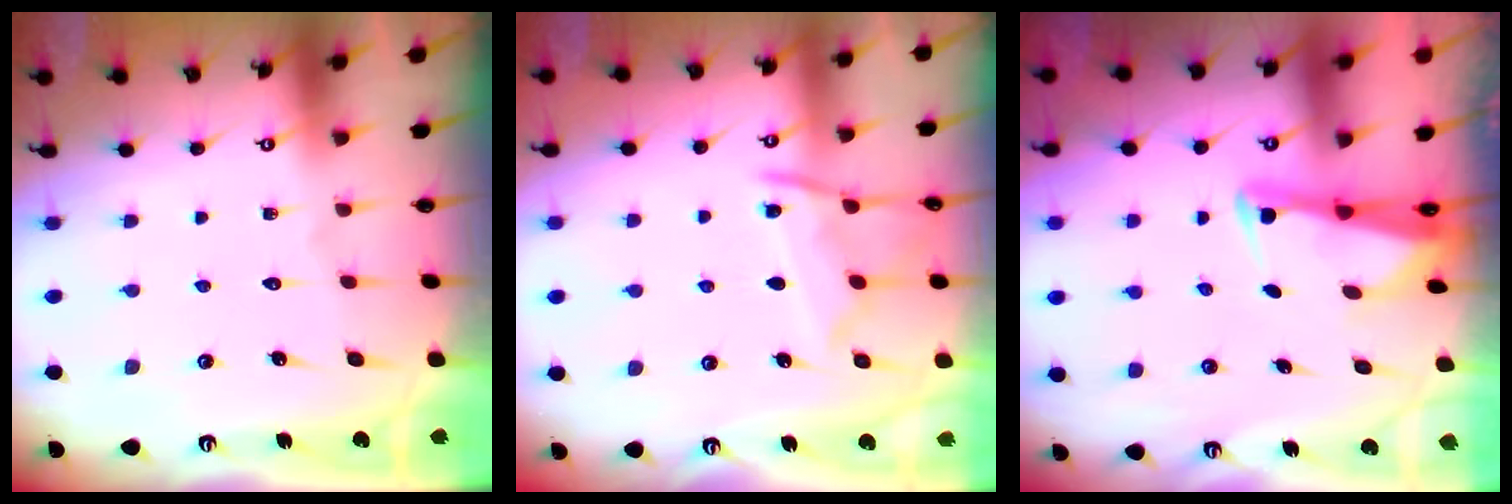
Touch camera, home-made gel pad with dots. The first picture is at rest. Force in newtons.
{"total": 10.7, "press": 10.6, "slide": 1.0}
{"total": 2.4, "press": 2.4, "slide": 0.5}